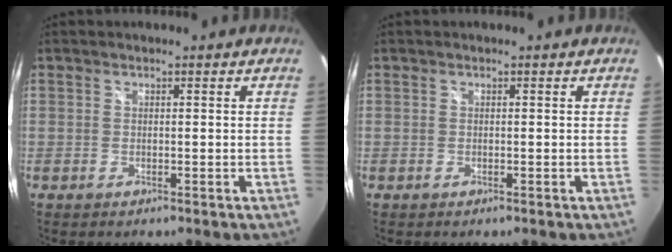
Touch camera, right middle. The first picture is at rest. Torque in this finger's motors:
{"motor_torque": [0.01, -0.07, 0.01, 0.00]}